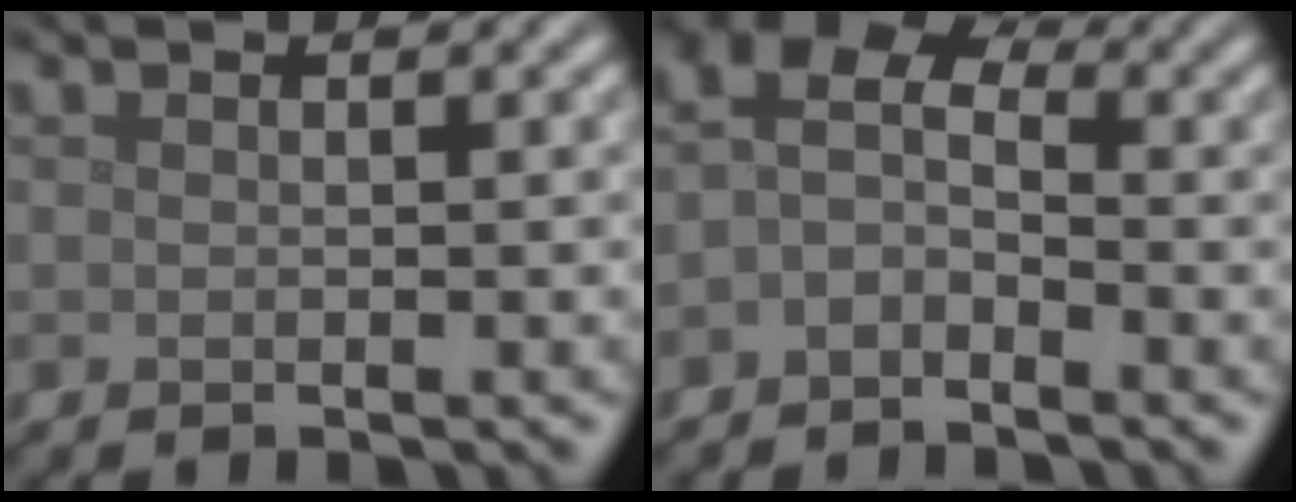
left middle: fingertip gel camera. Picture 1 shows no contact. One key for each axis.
{"total": 3.7, "fx": -0.6, "fy": 2.4, "fz": 2.7, "tx": -0.052, "ty": 0.012, "tz": -0.025}